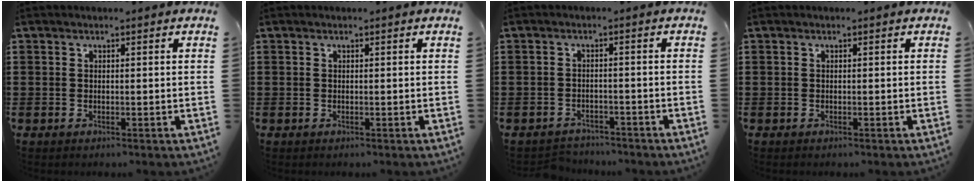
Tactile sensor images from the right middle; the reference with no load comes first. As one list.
[{"total": 0.0}, {"total": 2.3, "force": [-2.2, 0.4, -0.3], "torque": [-0.002, -0.003, -0.050]}, {"total": 0.0}]